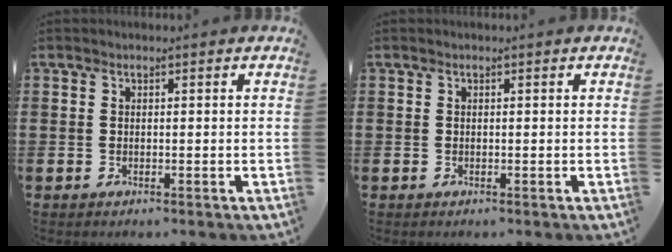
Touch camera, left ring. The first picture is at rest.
{"total": 0.0}